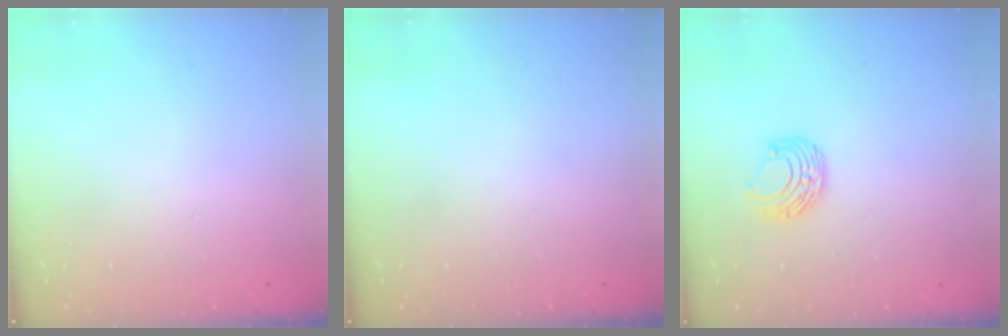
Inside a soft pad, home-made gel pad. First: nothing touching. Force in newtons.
{"total": 0.0}
{"total": 7.2, "press": 7.2, "slide": 0.8}